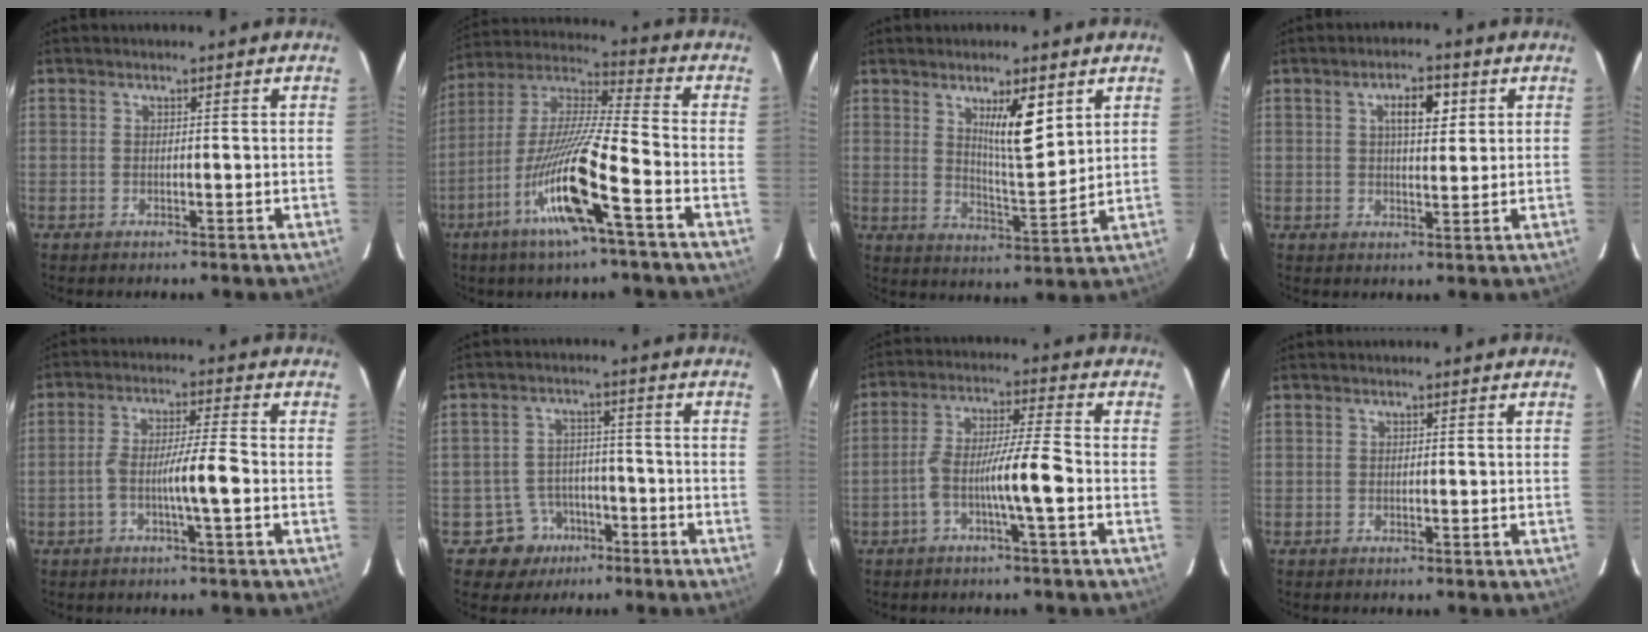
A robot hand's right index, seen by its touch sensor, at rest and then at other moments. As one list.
[{"total": 16.3, "force": [-7.2, 0.1, 14.7], "torque": [-0.296, -0.014, -0.137]}, {"total": 8.5, "force": [3.9, 1.5, 7.4], "torque": [-0.126, -0.011, 0.071]}, {"total": 5.2, "force": [1.9, 1.8, 4.5], "torque": [-0.076, 0.010, 0.032]}, {"total": 6.3, "force": [-1.9, -0.1, 6.0], "torque": [-0.113, 0.013, -0.033]}, {"total": 6.2, "force": [-3.2, 5.3, -0.1], "torque": [0.013, 0.013, -0.043]}, {"total": 8.1, "force": [-2.9, -0.3, 7.6], "torque": [-0.142, 0.016, -0.052]}, {"total": 0.0}]